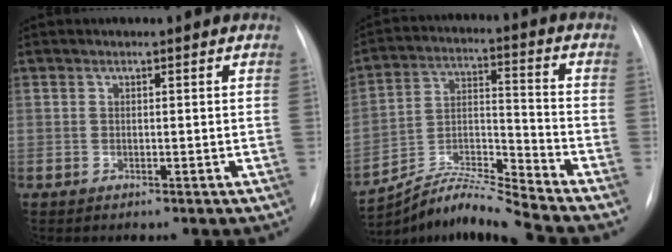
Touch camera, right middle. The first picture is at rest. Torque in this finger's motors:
{"motor_torque": [-0.53, -0.92, -0.13, 0.00]}